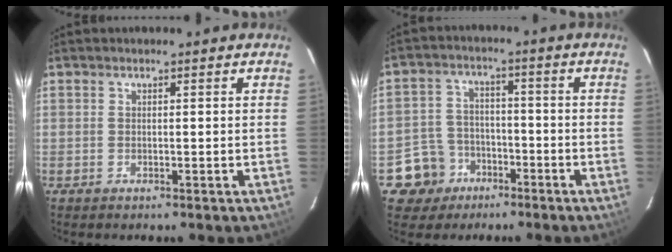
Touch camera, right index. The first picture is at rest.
{"total": 8.4, "force": [-4.7, 6.9, 1.1], "torque": [-0.048, 0.027, -0.068]}